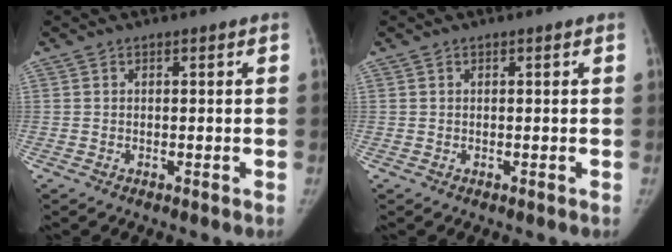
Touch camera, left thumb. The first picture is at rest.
{"total": 0.0}